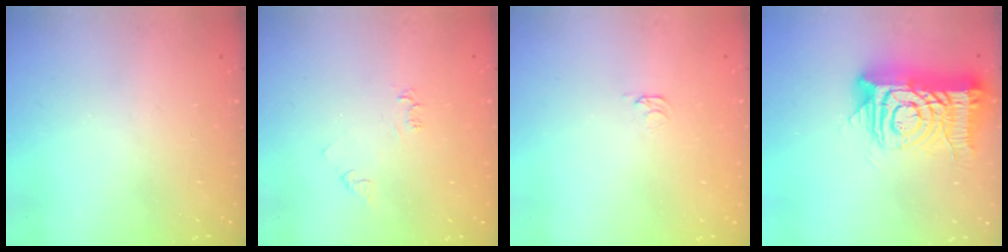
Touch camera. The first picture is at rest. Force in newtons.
{"total": 4.3, "press": 4.3, "slide": 0.5}
{"total": 1.6, "press": 1.6, "slide": 0.4}
{"total": 16.0, "press": 15.9, "slide": 1.6}